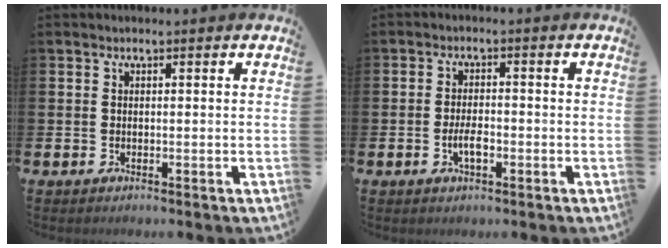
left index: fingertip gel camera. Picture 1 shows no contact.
{"total": 2.8, "force": [-0.9, 1.2, 2.4], "torque": [-0.042, 0.002, -0.017]}